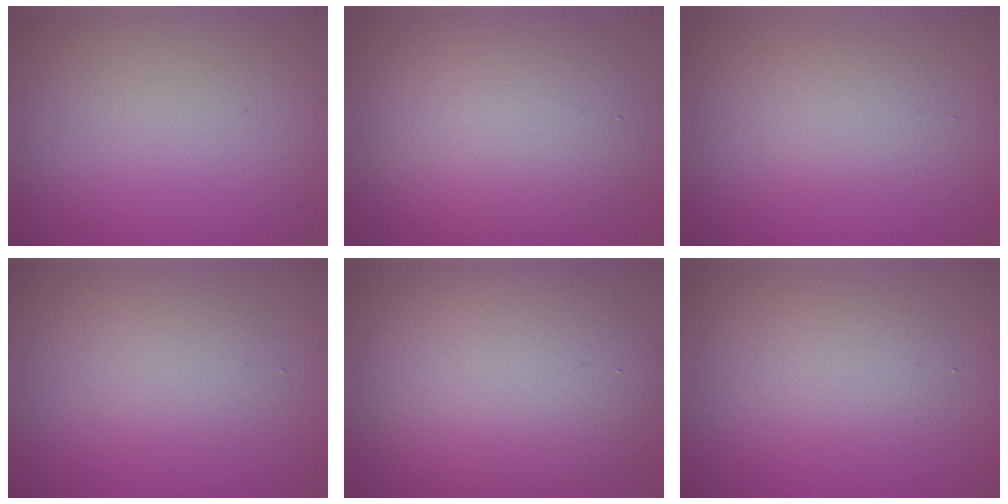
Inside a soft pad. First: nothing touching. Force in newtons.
{"total": 8.1, "press": 8.0, "slide": 0.2}
{"total": 1.9, "press": 1.9, "slide": 0.0}
{"total": 2.7, "press": 2.7, "slide": 0.2}
{"total": 11.1, "press": 11.1, "slide": 0.8}
{"total": 2.6, "press": 2.6, "slide": 0.3}